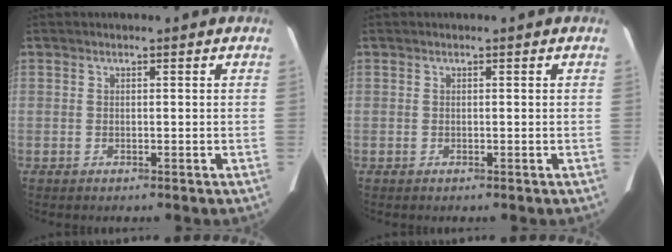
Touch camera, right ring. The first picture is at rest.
{"total": 0.0}